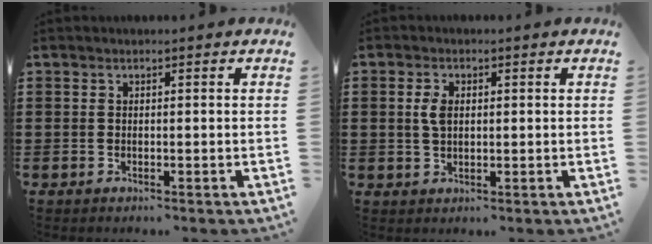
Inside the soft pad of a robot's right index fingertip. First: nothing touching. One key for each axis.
{"total": 3.1, "fx": 0.5, "fy": 1.7, "fz": 2.5, "tx": -0.054, "ty": 0.008, "tz": 0.008}